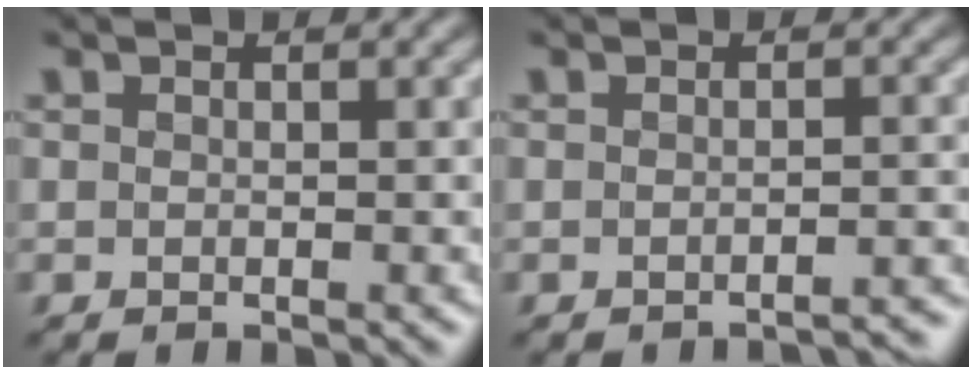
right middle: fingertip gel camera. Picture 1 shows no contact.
{"total": 1.8, "force": [-1.8, 0.1, 0.5], "torque": [-0.005, 0.004, -0.017]}